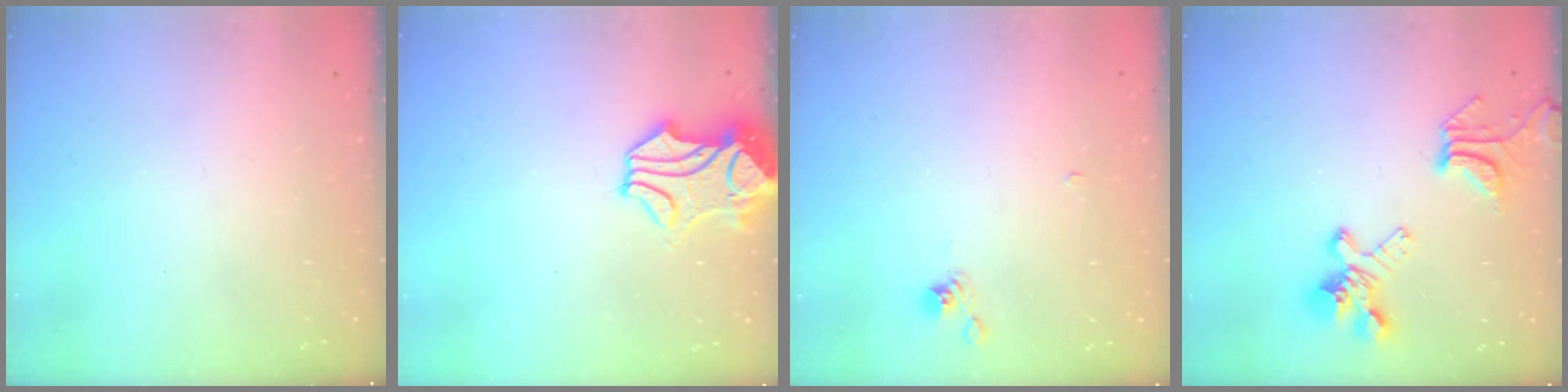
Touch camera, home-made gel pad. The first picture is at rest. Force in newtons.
{"total": 2.4, "press": 2.1, "slide": 1.2}
{"total": 2.7, "press": 2.7, "slide": 0.6}
{"total": 6.5, "press": 6.1, "slide": 2.1}